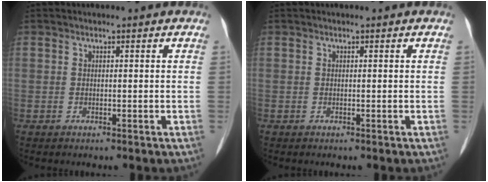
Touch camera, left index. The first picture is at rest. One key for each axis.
{"total": 0.0}